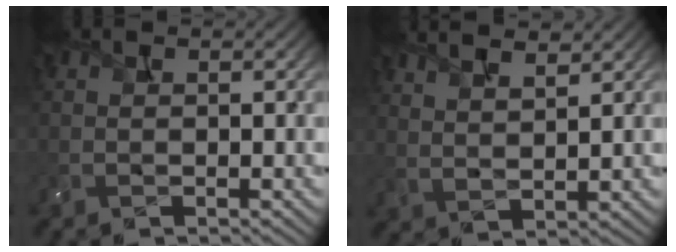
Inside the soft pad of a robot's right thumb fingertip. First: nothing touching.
{"total": 5.6, "force": [4.5, 1.3, 3.2], "torque": [-0.057, 0.006, 0.074]}